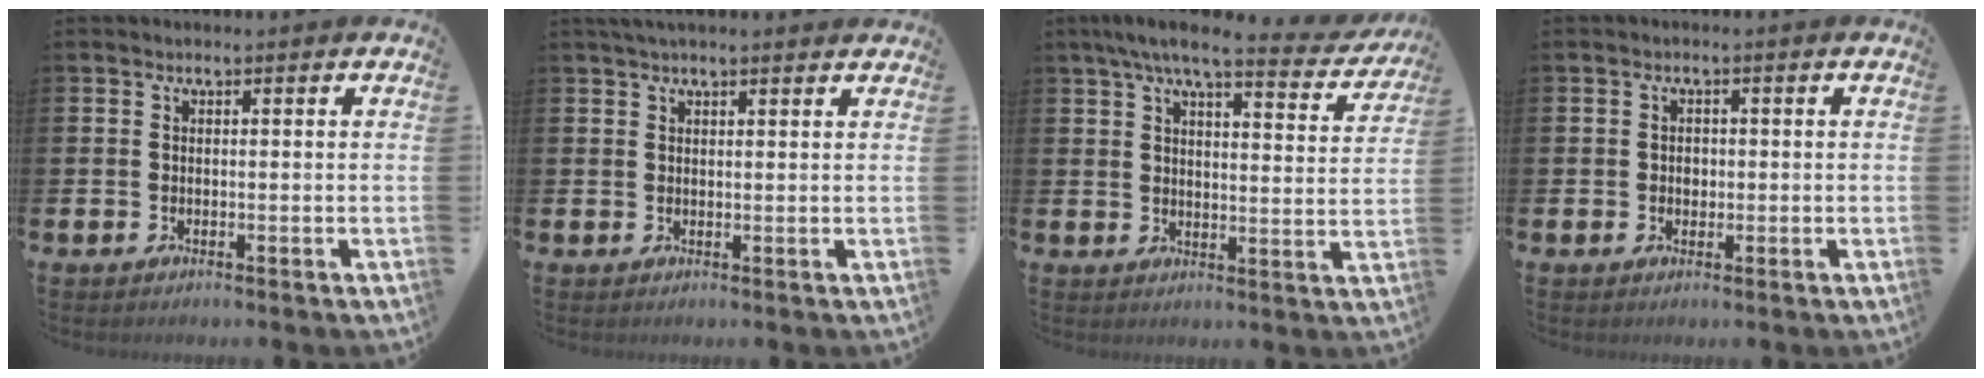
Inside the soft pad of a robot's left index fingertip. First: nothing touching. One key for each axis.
{"total": 2.1, "fx": 1.8, "fy": 0.3, "fz": 0.9, "tx": -0.022, "ty": 0.003, "tz": 0.032}
{"total": 6.8, "fx": 5.8, "fy": 1.0, "fz": 3.5, "tx": -0.077, "ty": -0.029, "tz": 0.096}
{"total": 1.3, "fx": 0.1, "fy": 1.2, "fz": 0.7, "tx": 0.002, "ty": 0.002, "tz": -0.003}